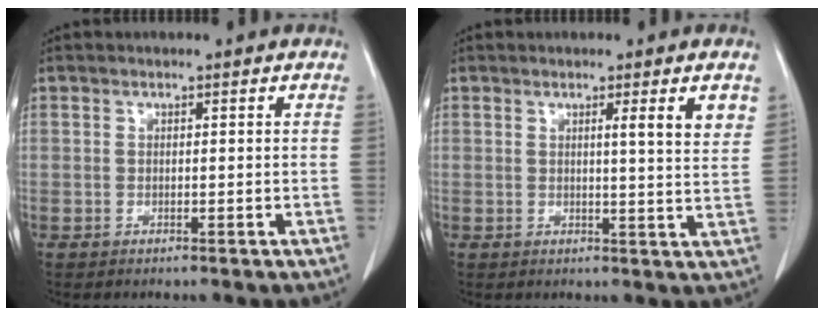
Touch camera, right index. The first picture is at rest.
{"total": 4.8, "force": [2.2, -0.3, 4.2], "torque": [-0.051, -0.011, 0.026]}